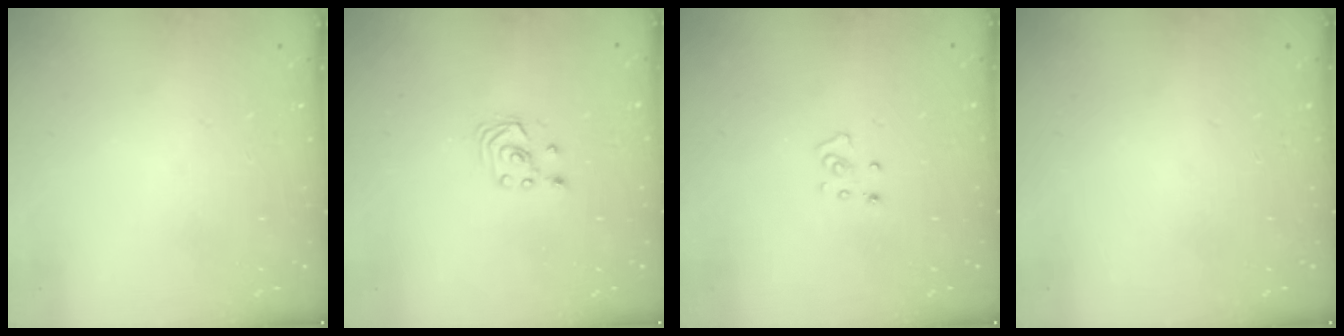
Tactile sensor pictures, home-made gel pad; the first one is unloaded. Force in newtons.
{"total": 1.8, "press": 1.8, "slide": 0.2}
{"total": 2.8, "press": 2.8, "slide": 0.2}
{"total": 0.0}